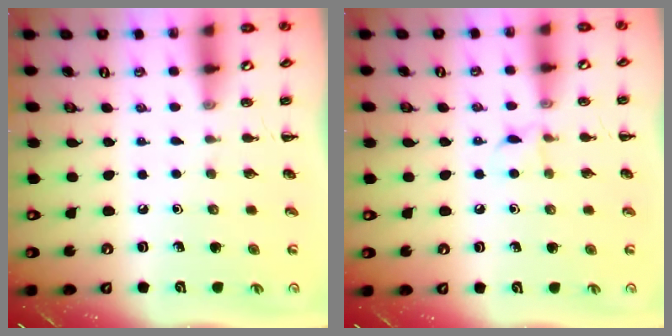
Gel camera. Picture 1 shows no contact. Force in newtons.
{"total": 5.3, "press": 5.2, "slide": 1.3}